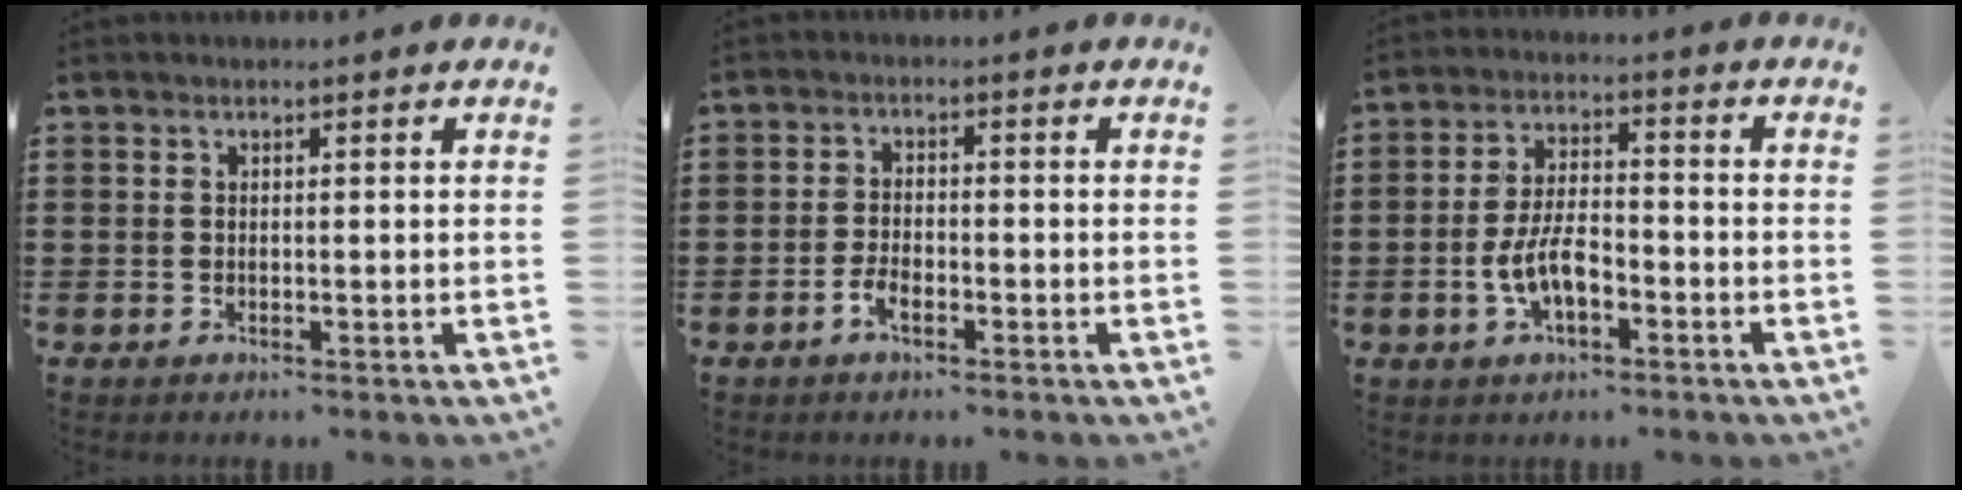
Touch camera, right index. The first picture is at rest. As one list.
[{"total": 2.7, "force": [-1.5, 1.2, 1.9], "torque": [-0.042, -0.001, -0.031]}, {"total": 6.5, "force": [-2.4, 3.0, 5.3], "torque": [-0.123, -0.001, -0.052]}]